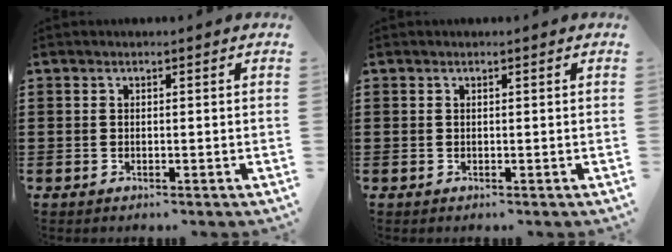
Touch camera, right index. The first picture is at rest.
{"total": 0.0}